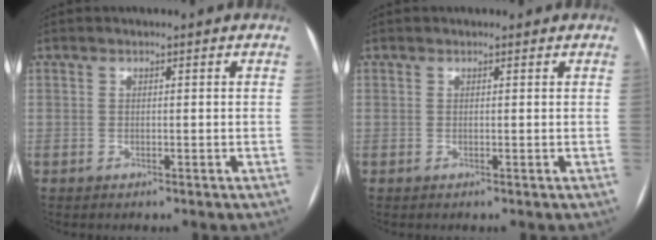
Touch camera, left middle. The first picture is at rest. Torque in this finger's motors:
{"motor_torque": [0.00, 0.00, 0.00, 0.01]}